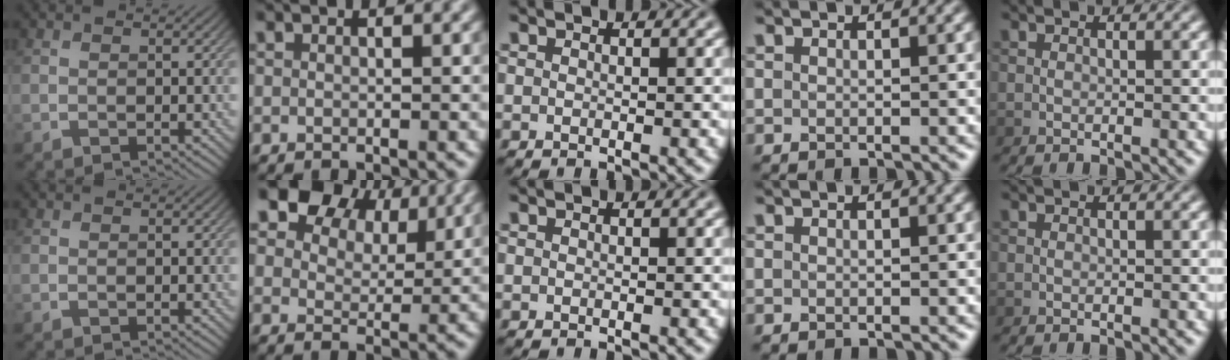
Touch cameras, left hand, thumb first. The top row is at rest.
{"index": {"total": 8.4, "force": [5.4, 5.1, 4.0], "torque": [-0.080, 0.008, 0.094]}}